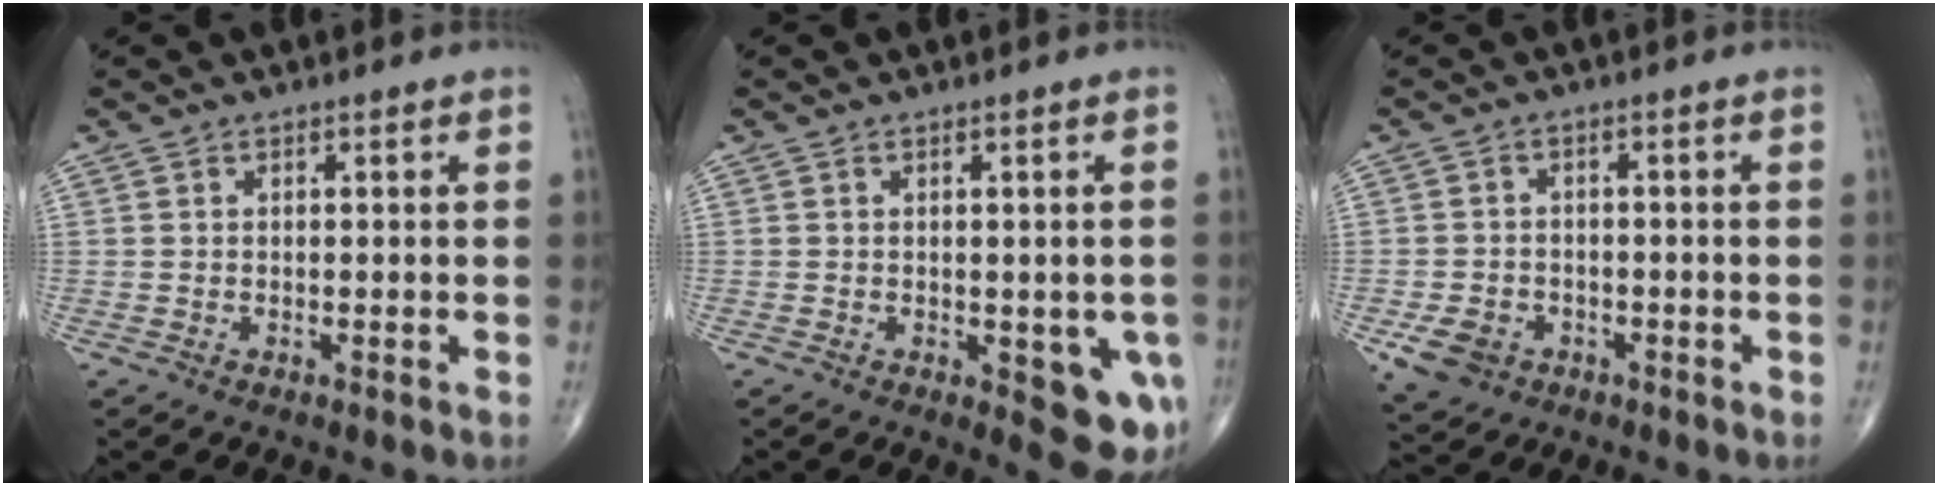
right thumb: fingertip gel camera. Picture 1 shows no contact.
{"total": 8.2, "force": [-2.3, 3.5, 7.1], "torque": [-0.053, -0.011, -0.022]}
{"total": 6.1, "force": [-2.7, 4.8, 2.7], "torque": [-0.043, 0.010, -0.039]}